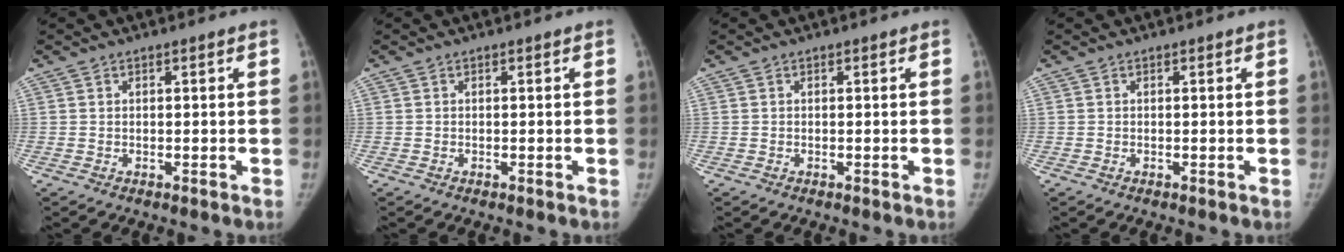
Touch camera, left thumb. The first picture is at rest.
{"total": 0.0}
{"total": 0.0}
{"total": 0.0}